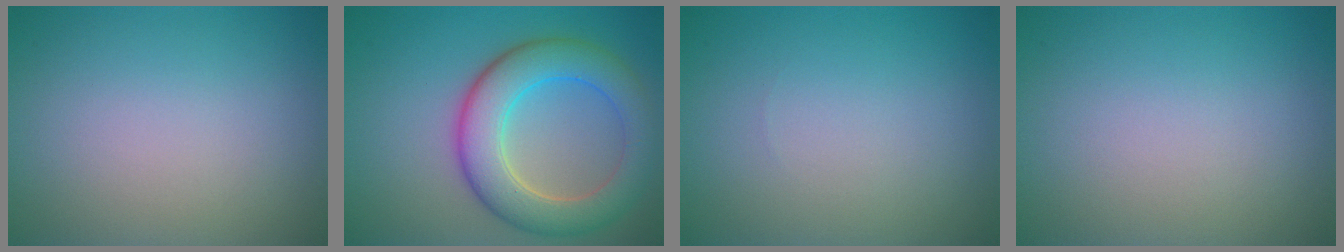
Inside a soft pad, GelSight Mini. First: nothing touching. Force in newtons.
{"total": 7.3, "press": 7.3, "slide": 0.4}
{"total": 0.0}
{"total": 0.0}